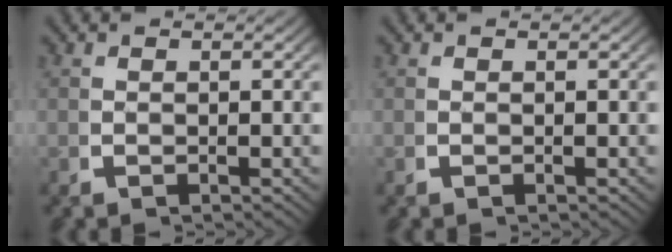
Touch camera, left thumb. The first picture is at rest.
{"total": 0.0}